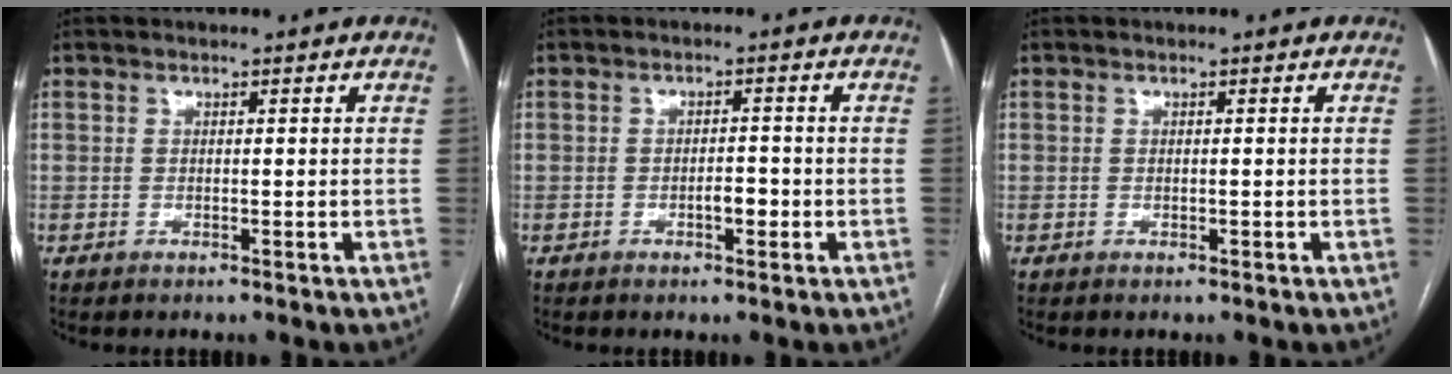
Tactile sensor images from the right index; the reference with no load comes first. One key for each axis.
{"total": 2.2, "fx": -0.9, "fy": 0.9, "fz": 1.9, "tx": -0.026, "ty": 0.004, "tz": -0.014}
{"total": 0.0}